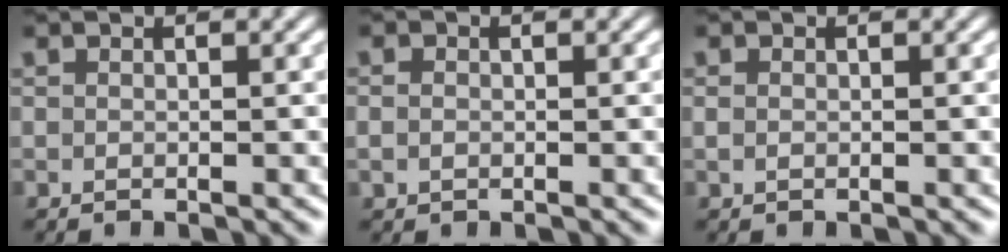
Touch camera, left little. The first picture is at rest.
{"total": 1.0, "force": [-0.1, 0.7, 0.7], "torque": [-0.020, -0.006, 0.005]}
{"total": 0.6, "force": [0.0, 0.4, 0.4], "torque": [-0.011, -0.005, 0.004]}